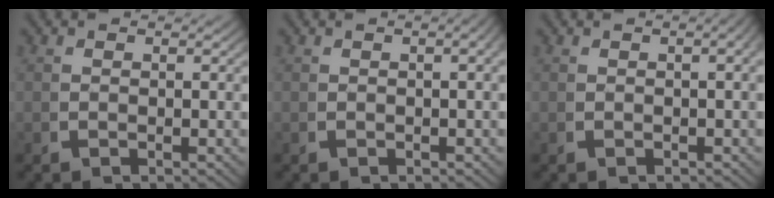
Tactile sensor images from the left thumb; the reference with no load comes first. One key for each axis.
{"total": 1.7, "fx": 0.0, "fy": 0.6, "fz": 1.6, "tx": -0.019, "ty": 0.010, "tz": -0.002}
{"total": 2.2, "fx": 0.1, "fy": 0.8, "fz": 2.1, "tx": -0.022, "ty": 0.013, "tz": -0.001}